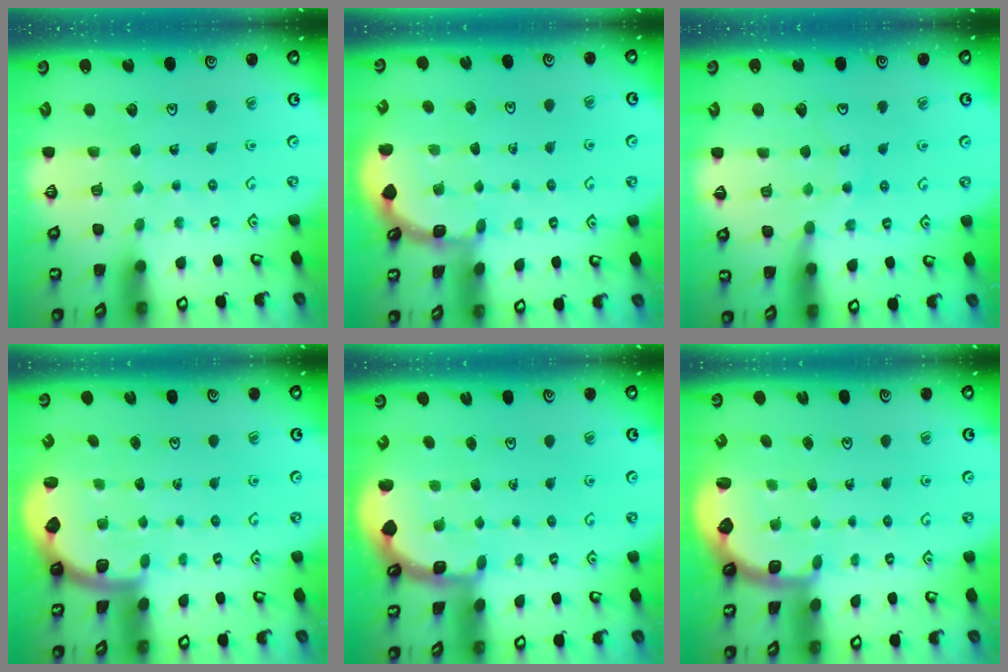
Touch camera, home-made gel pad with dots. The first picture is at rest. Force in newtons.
{"total": 1.8, "press": 1.8, "slide": 0.3}
{"total": 11.2, "press": 11.2, "slide": 1.3}
{"total": 2.0, "press": 2.0, "slide": 0.5}
{"total": 1.9, "press": 1.9, "slide": 0.2}
{"total": 2.9, "press": 1.8, "slide": 2.2}